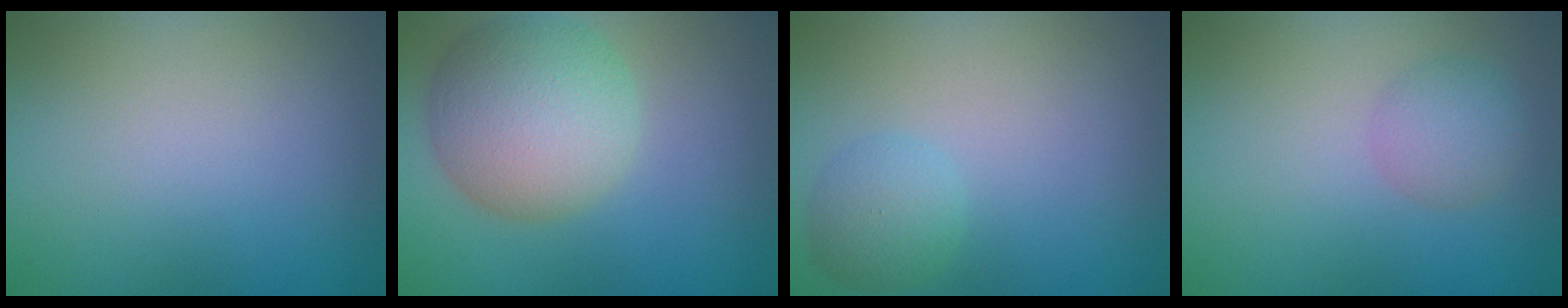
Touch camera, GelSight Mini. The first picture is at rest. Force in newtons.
{"total": 8.0, "press": 8.0, "slide": 0.5}
{"total": 2.5, "press": 2.5, "slide": 0.1}
{"total": 2.5, "press": 2.5, "slide": 0.1}